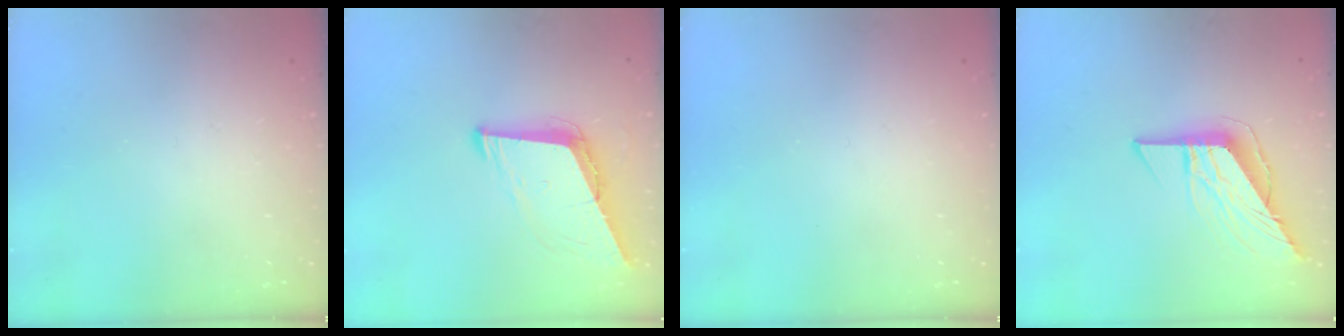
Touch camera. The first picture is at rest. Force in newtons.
{"total": 9.0, "press": 8.1, "slide": 3.8}
{"total": 0.0}
{"total": 10.6, "press": 10.5, "slide": 1.1}